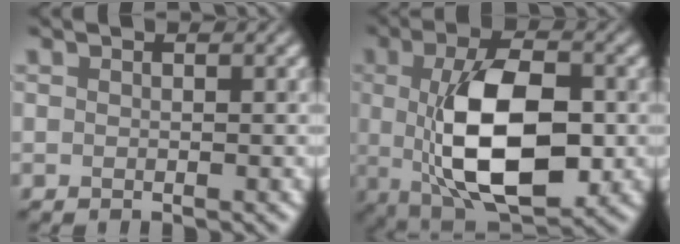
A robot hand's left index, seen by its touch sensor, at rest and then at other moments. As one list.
[{"total": 11.0, "force": [-0.4, 5.2, 9.6], "torque": [-0.170, -0.006, -0.002]}]